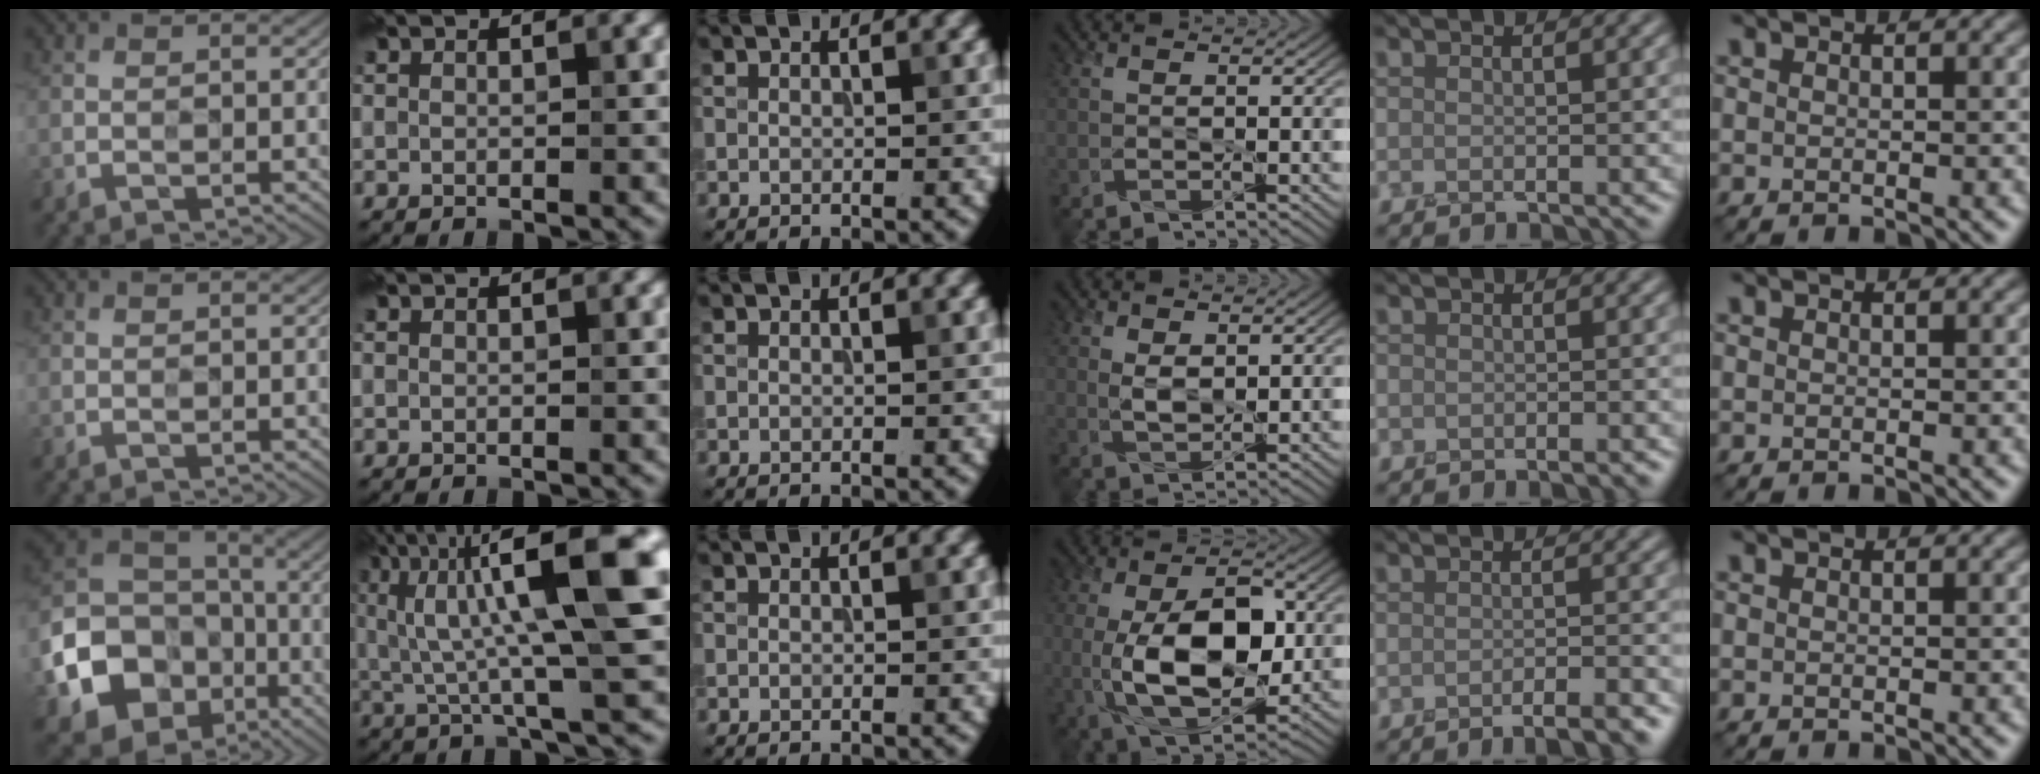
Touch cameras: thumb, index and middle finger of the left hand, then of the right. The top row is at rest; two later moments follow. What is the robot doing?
{"motion": "peel", "object": "bandage"}